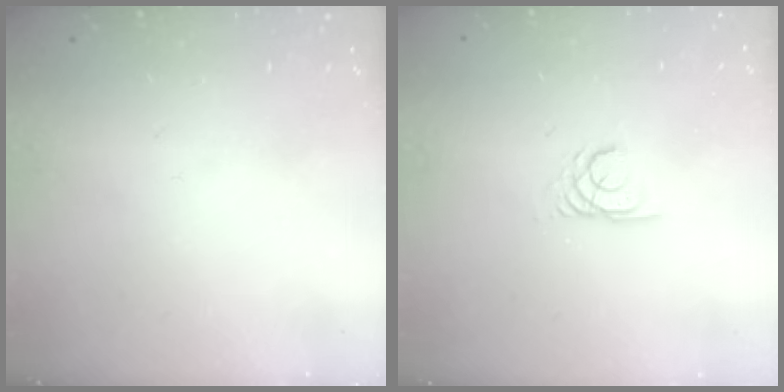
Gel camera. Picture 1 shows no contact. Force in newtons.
{"total": 2.2, "press": 2.2, "slide": 0.1}